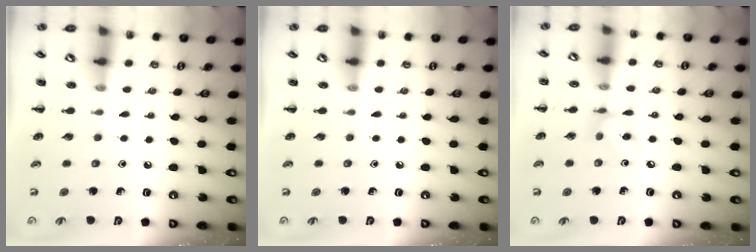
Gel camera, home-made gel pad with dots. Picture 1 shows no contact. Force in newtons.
{"total": 0.0}
{"total": 7.4, "press": 7.4, "slide": 0.4}